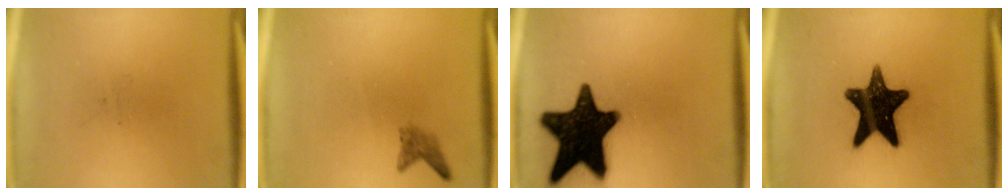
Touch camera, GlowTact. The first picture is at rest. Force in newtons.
{"total": 1.6}
{"total": 19.5}
{"total": 15.5}